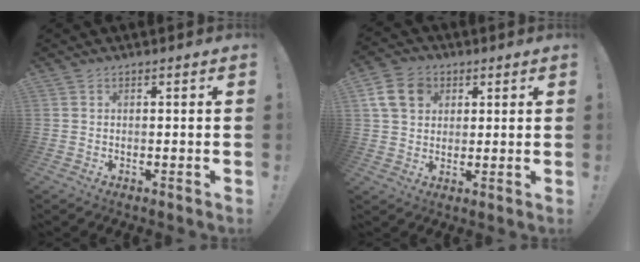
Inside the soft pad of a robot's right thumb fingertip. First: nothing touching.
{"total": 11.6, "force": [4.1, 9.0, 6.0], "torque": [-0.104, -0.007, 0.086]}